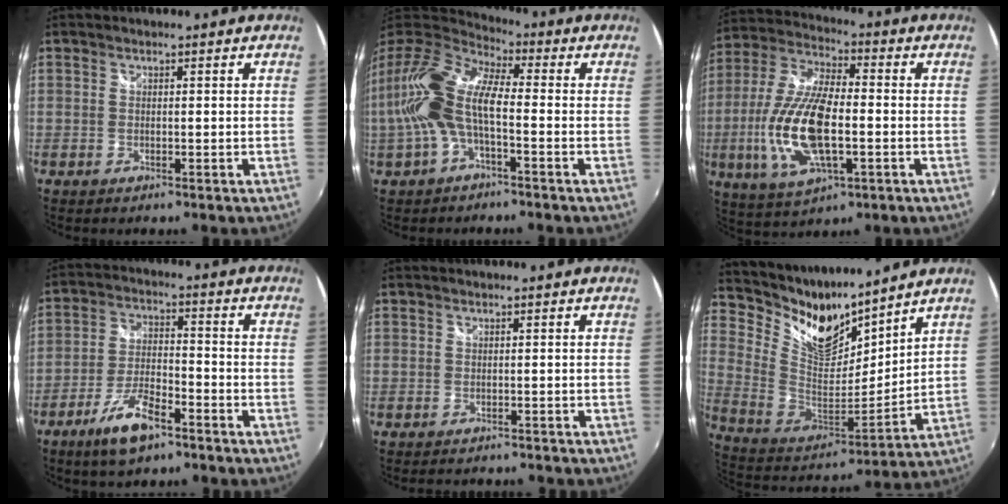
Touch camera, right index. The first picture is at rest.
{"total": 15.6, "force": [-2.3, 6.8, 13.9], "torque": [-0.286, 0.009, -0.049]}
{"total": 17.6, "force": [-3.4, 6.8, 15.9], "torque": [-0.332, -0.008, -0.063]}
{"total": 9.3, "force": [-6.2, 3.1, 6.3], "torque": [-0.137, -0.004, -0.113]}
{"total": 2.2, "force": [-1.8, 1.2, 0.4], "torque": [-0.003, 0.001, -0.025]}
{"total": 15.4, "force": [12.6, 6.0, 6.6], "torque": [-0.153, -0.018, 0.241]}